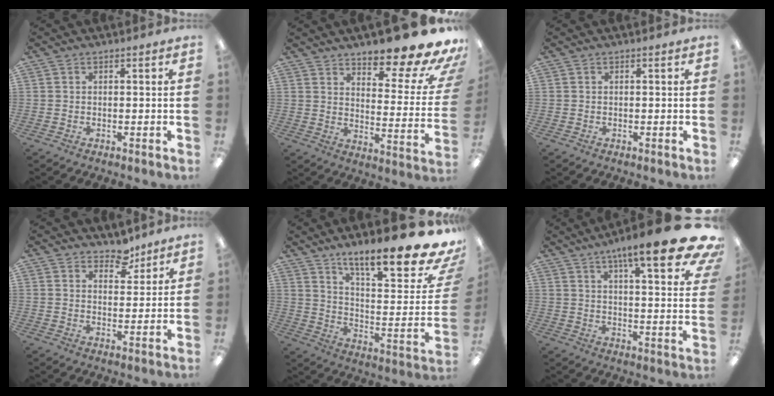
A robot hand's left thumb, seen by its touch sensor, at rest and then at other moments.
{"total": 15.0, "force": [12.4, 3.4, 7.8], "torque": [-0.101, -0.106, 0.202]}
{"total": 0.0}
{"total": 6.1, "force": [5.0, 3.0, 1.7], "torque": [-0.008, -0.034, 0.086]}
{"total": 20.9, "force": [15.3, 4.3, 13.5], "torque": [-0.187, -0.118, 0.243]}
{"total": 16.6, "force": [10.6, 3.1, 12.4], "torque": [-0.176, -0.067, 0.161]}